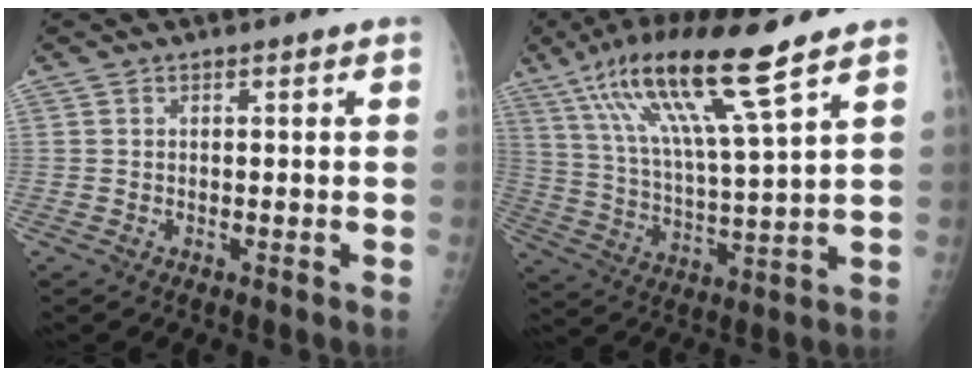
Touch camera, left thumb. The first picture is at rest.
{"total": 17.5, "force": [10.8, 1.4, 13.7], "torque": [-0.257, -0.037, 0.203]}